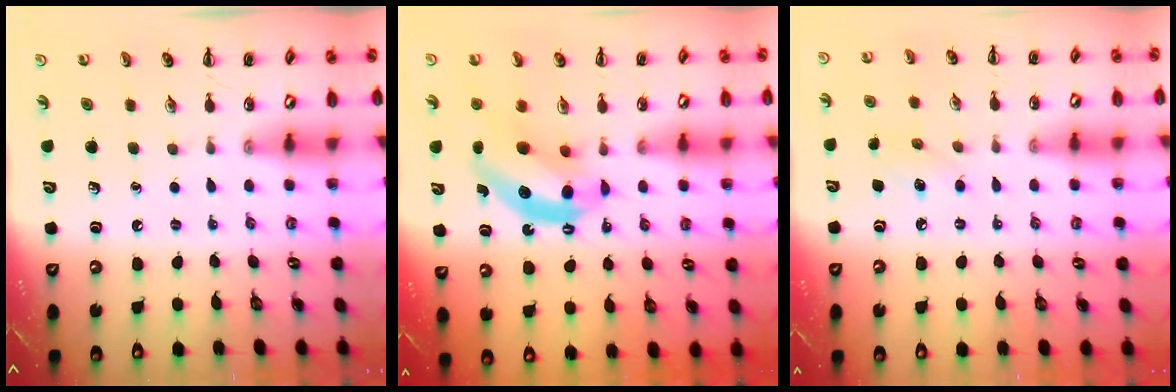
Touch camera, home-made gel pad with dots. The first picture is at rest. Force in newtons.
{"total": 10.9, "press": 10.5, "slide": 2.8}
{"total": 5.6, "press": 5.4, "slide": 1.4}